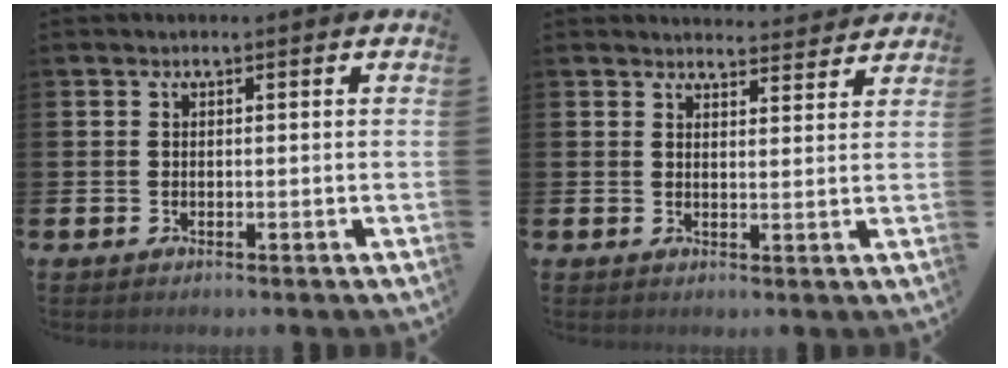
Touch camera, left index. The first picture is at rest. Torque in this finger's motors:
{"motor_torque": [0.44, -1.70, 0.03, 0.00]}